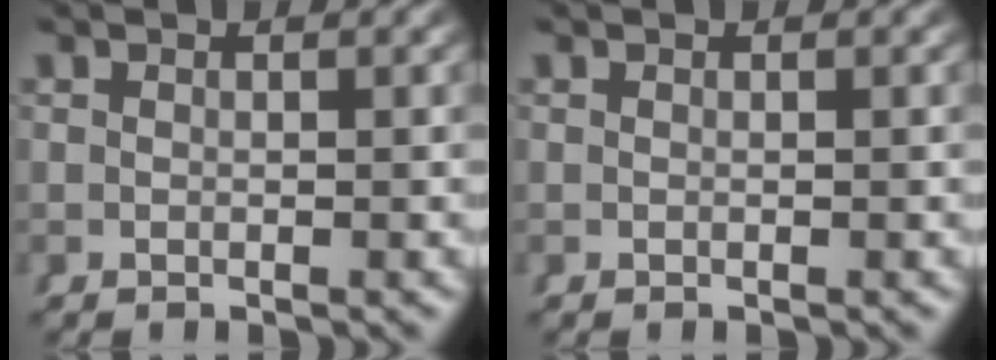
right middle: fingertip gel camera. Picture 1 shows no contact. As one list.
[{"total": 0.0}]